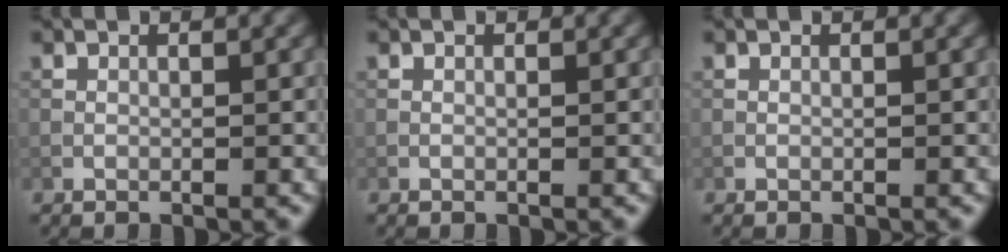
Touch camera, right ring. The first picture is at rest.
{"total": 0.0}
{"total": 0.0}